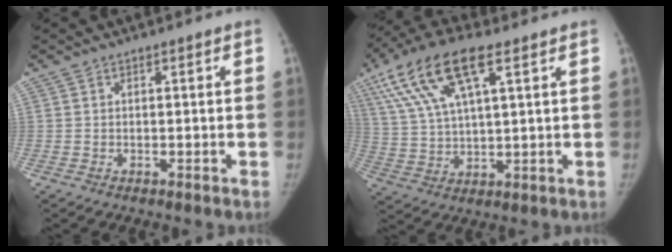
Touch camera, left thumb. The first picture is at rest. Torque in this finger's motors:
{"motor_torque": [1.55, 2.24, 1.37, -1.40, 0.51]}